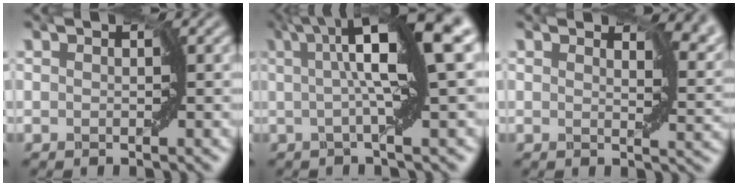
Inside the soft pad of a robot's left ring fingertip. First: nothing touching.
{"total": 9.5, "force": [2.3, 1.2, 9.2], "torque": [-0.124, 0.019, 0.028]}
{"total": 4.9, "force": [2.5, 2.5, 3.5], "torque": [-0.049, -0.003, 0.036]}